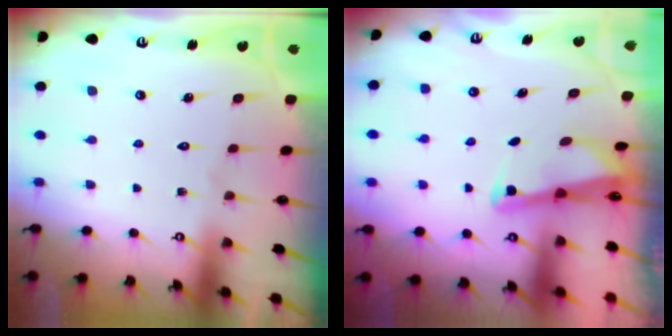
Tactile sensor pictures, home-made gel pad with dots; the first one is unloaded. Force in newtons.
{"total": 2.6, "press": 2.6, "slide": 0.2}